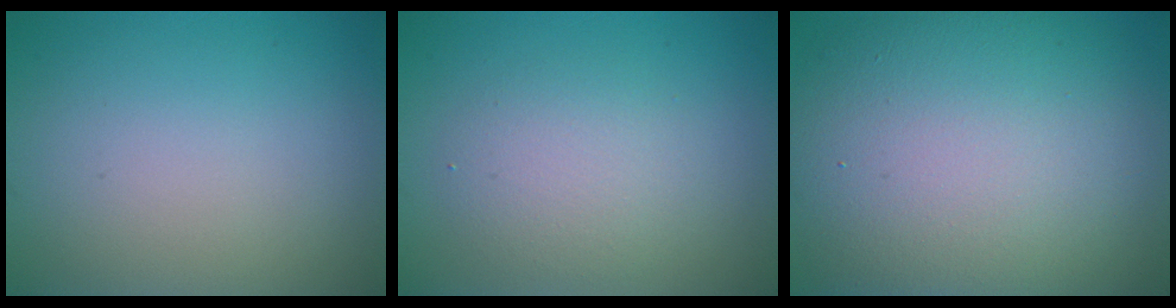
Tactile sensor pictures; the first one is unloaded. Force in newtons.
{"total": 3.1, "press": 3.1, "slide": 0.1}
{"total": 14.8, "press": 14.8, "slide": 1.2}